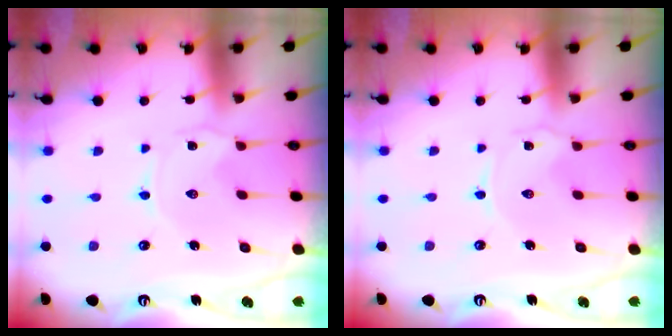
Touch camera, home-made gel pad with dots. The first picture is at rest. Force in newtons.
{"total": 0.0}